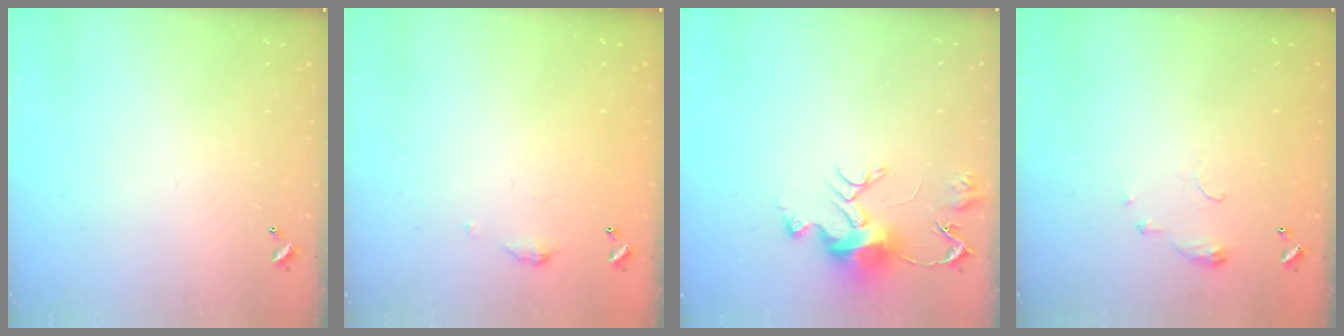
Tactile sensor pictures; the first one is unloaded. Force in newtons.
{"total": 3.7, "press": 3.6, "slide": 0.5}
{"total": 10.8, "press": 10.8, "slide": 0.9}
{"total": 5.8, "press": 5.8, "slide": 0.6}